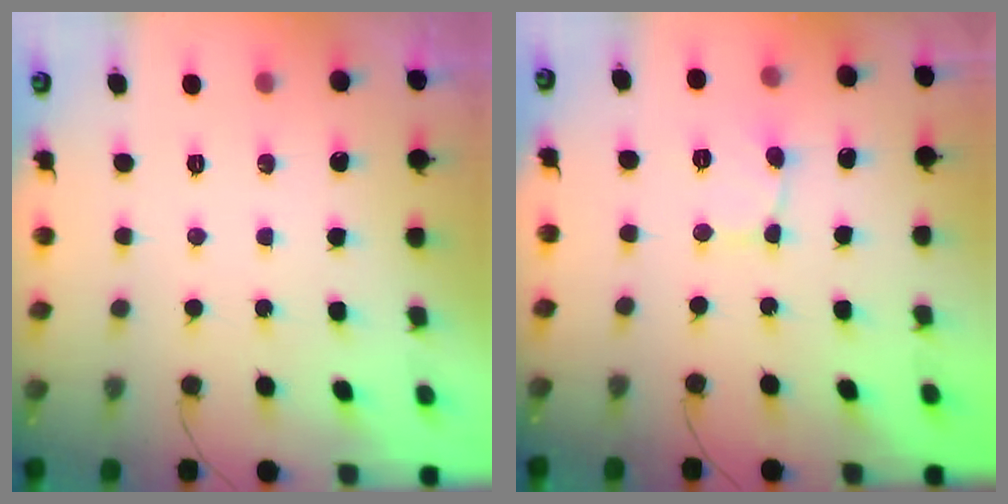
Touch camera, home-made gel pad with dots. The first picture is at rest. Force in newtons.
{"total": 2.3, "press": 2.3, "slide": 0.2}